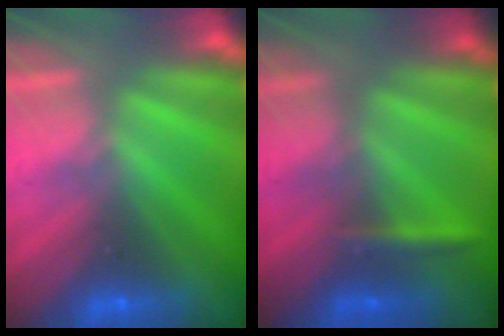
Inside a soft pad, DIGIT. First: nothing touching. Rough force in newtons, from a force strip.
{"total": 2.3}